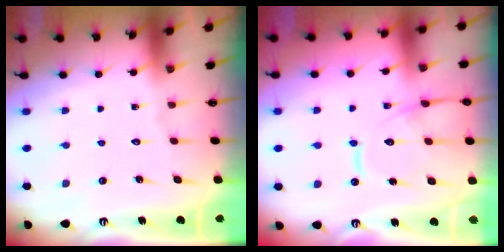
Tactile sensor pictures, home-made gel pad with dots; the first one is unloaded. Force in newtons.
{"total": 14.1, "press": 14.0, "slide": 1.3}